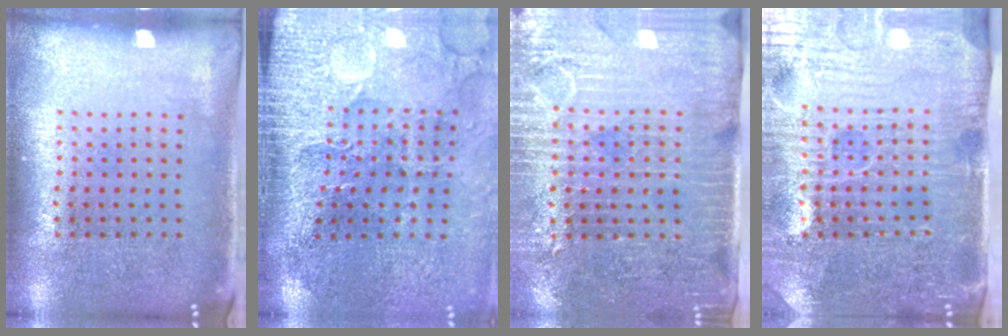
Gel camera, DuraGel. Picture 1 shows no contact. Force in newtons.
{"total": 3.5, "press": 3.4, "slide": 1.1}
{"total": 3.6, "press": 3.3, "slide": 1.6}
{"total": 5.0, "press": 4.5, "slide": 2.2}